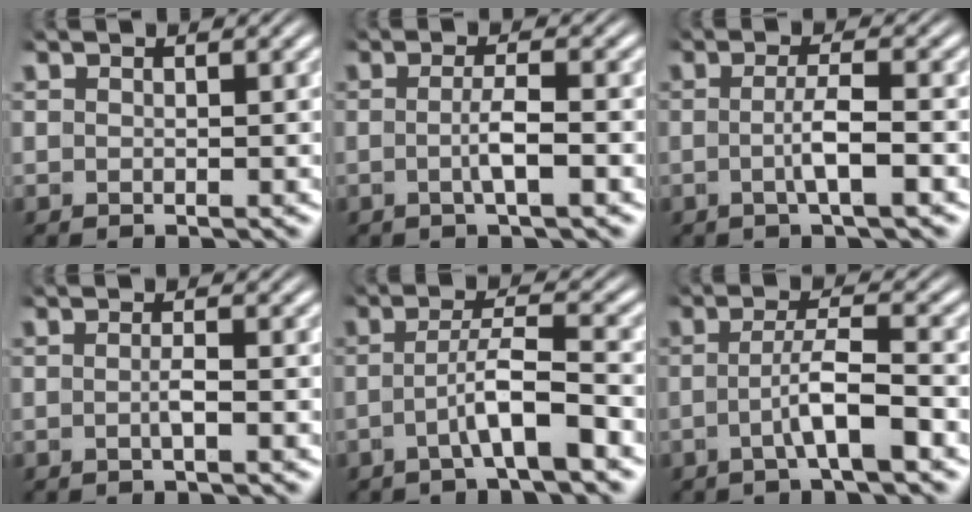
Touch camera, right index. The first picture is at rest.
{"total": 2.3, "force": [-0.8, -0.1, 2.2], "torque": [-0.036, -0.003, -0.014]}
{"total": 2.7, "force": [-0.8, -0.1, 2.6], "torque": [-0.043, -0.002, -0.015]}
{"total": 1.1, "force": [-0.6, -0.1, 0.9], "torque": [-0.019, -0.001, -0.015]}
{"total": 3.6, "force": [-1.9, 0.2, 3.0], "torque": [-0.052, 0.005, -0.035]}
{"total": 3.5, "force": [-1.4, 0.3, 3.2], "torque": [-0.052, 0.003, -0.027]}